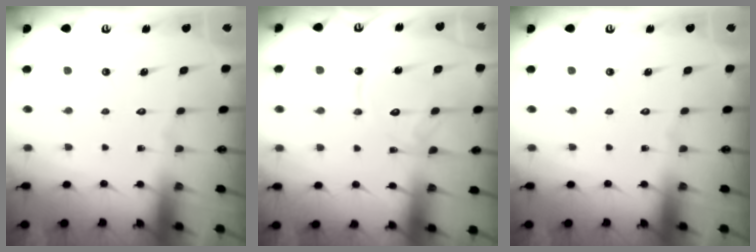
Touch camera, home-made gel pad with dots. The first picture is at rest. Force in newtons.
{"total": 12.4, "press": 12.4, "slide": 1.3}
{"total": 0.0}